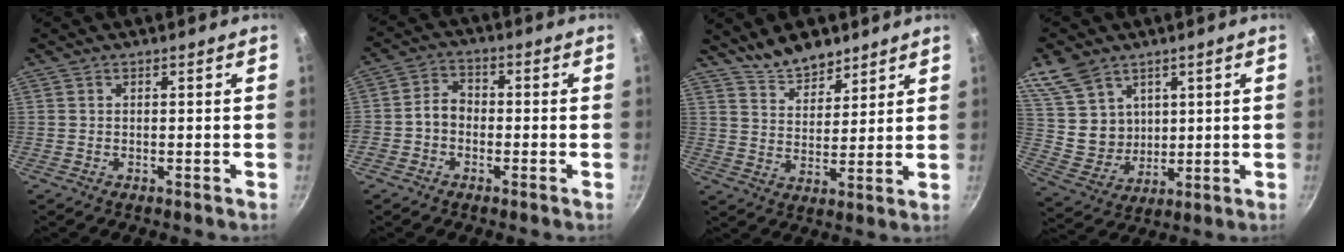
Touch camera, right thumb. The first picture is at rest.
{"total": 4.6, "force": [-1.6, 3.5, 2.5], "torque": [-0.028, 0.023, -0.040]}
{"total": 8.5, "force": [7.1, 3.4, 3.0], "torque": [-0.025, -0.046, 0.125]}
{"total": 11.8, "force": [6.3, 8.8, 4.8], "torque": [-0.065, -0.030, 0.137]}